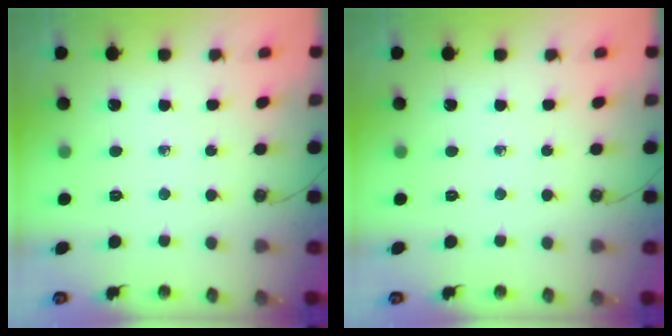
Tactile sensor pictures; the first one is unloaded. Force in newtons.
{"total": 0.0}